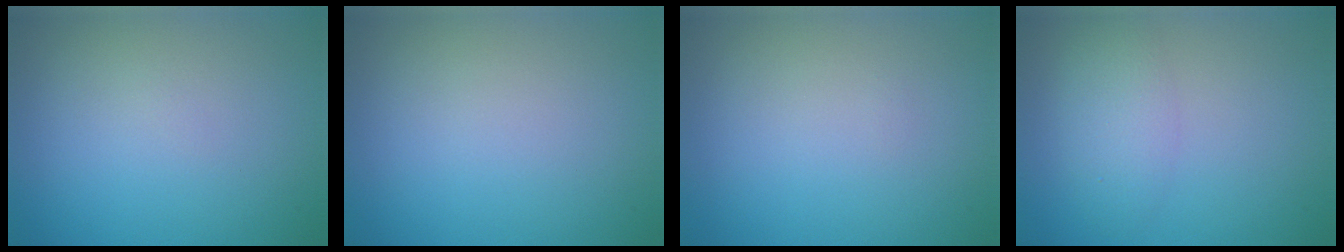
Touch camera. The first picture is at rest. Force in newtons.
{"total": 0.0}
{"total": 0.0}
{"total": 2.8, "press": 2.8, "slide": 0.2}